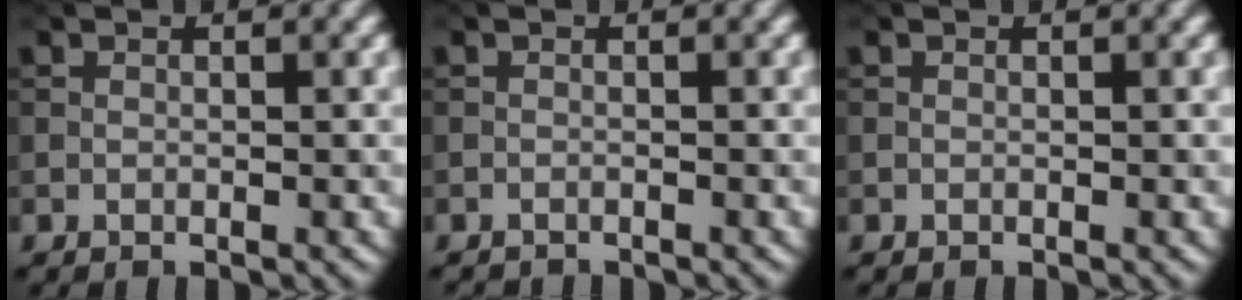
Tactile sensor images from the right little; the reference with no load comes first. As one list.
[{"total": 1.2, "force": [-1.2, 0.0, 0.0], "torque": [0.005, -0.006, -0.020]}, {"total": 0.0}]